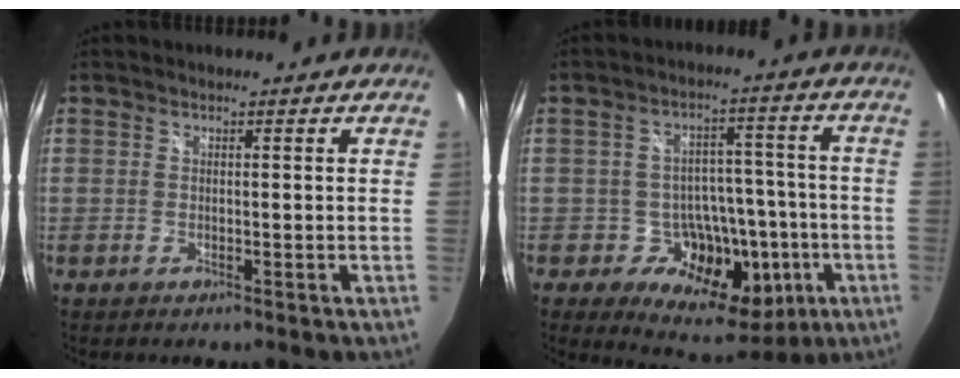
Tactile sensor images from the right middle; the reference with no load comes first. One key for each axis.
{"total": 3.1, "fx": -1.3, "fy": 2.1, "fz": 1.9, "tx": -0.036, "ty": -0.004, "tz": -0.015}